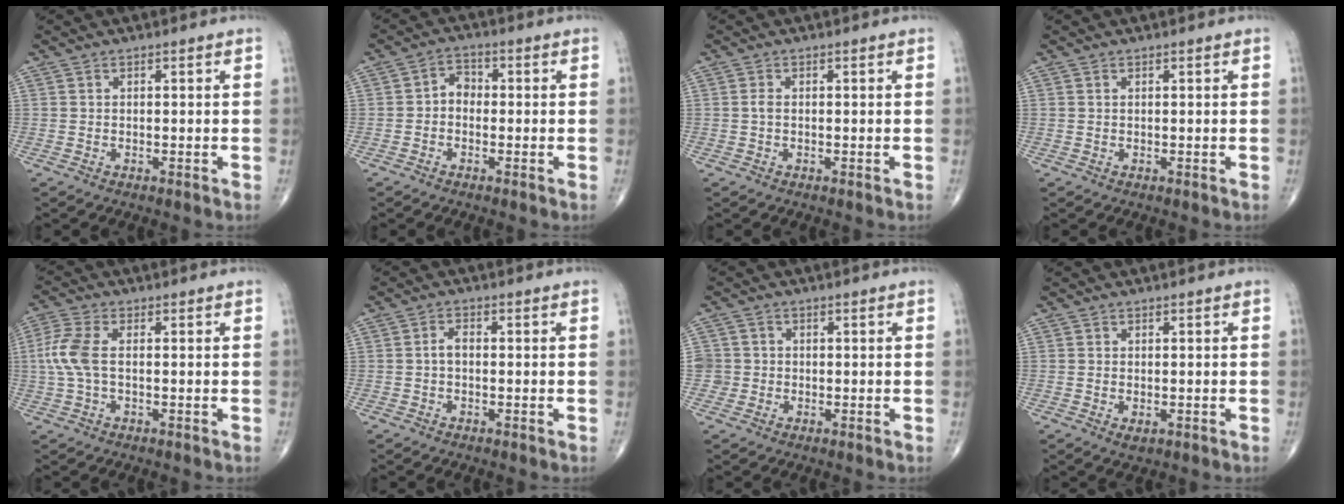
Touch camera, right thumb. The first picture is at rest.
{"total": 3.3, "force": [-0.6, 2.5, 2.0], "torque": [-0.016, 0.017, -0.023]}
{"total": 0.9, "force": [-0.1, 0.5, 0.7], "torque": [-0.016, 0.000, -0.003]}
{"total": 0.0}
{"total": 6.6, "force": [0.2, 3.2, 5.7], "torque": [-0.161, 0.011, -0.002]}
{"total": 2.0, "force": [-0.3, 1.1, 1.6], "torque": [-0.026, 0.008, -0.008]}
{"total": 3.0, "force": [-0.4, 2.9, 0.0], "torque": [0.022, 0.010, -0.011]}
{"total": 1.5, "force": [-0.3, 0.9, 1.2], "torque": [-0.017, -0.004, -0.002]}